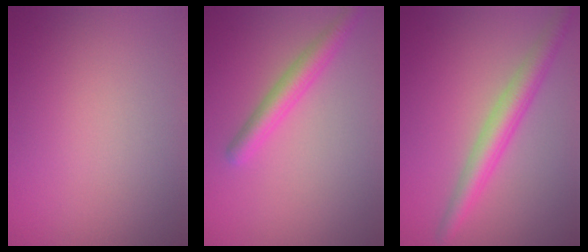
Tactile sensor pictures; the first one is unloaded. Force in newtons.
{"total": 2.9, "press": 2.9, "slide": 0.1}
{"total": 3.8, "press": 3.8, "slide": 0.1}